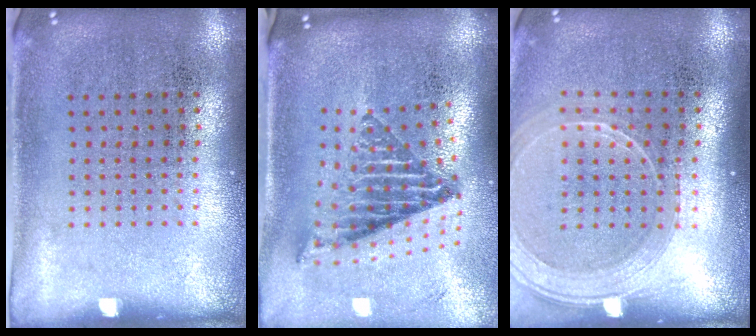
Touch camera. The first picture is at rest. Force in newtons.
{"total": 2.0, "press": 1.5, "slide": 1.4}
{"total": 2.0, "press": 1.8, "slide": 0.8}